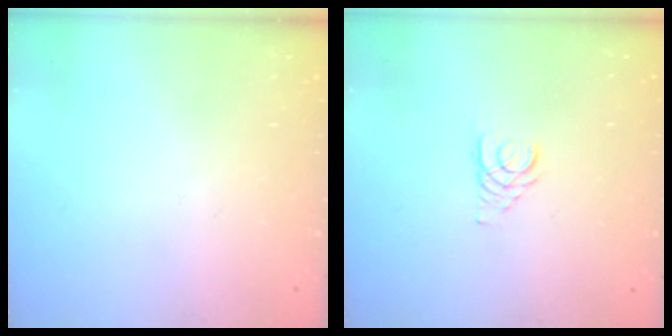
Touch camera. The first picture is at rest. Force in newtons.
{"total": 2.9, "press": 2.9, "slide": 0.3}